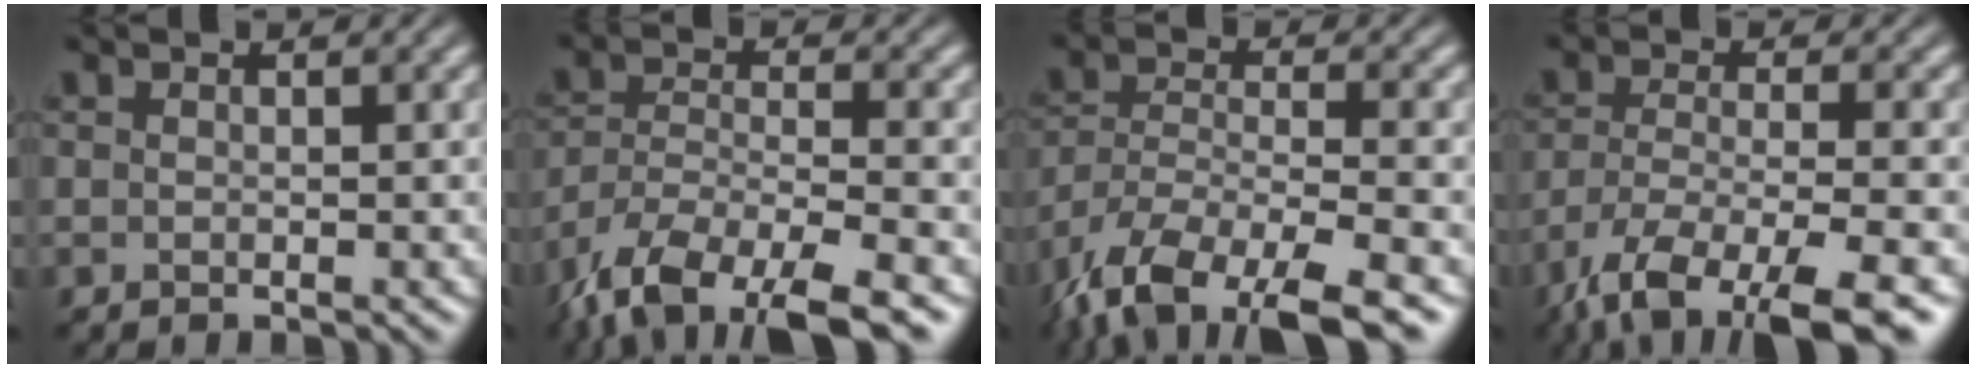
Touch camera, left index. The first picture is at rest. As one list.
[{"total": 10.7, "force": [-7.6, 3.8, 6.5], "torque": [-0.124, -0.025, -0.138]}, {"total": 11.9, "force": [-8.5, 4.3, 7.2], "torque": [-0.142, -0.028, -0.148]}, {"total": 10.3, "force": [-7.2, 2.9, 6.7], "torque": [-0.131, -0.020, -0.127]}]